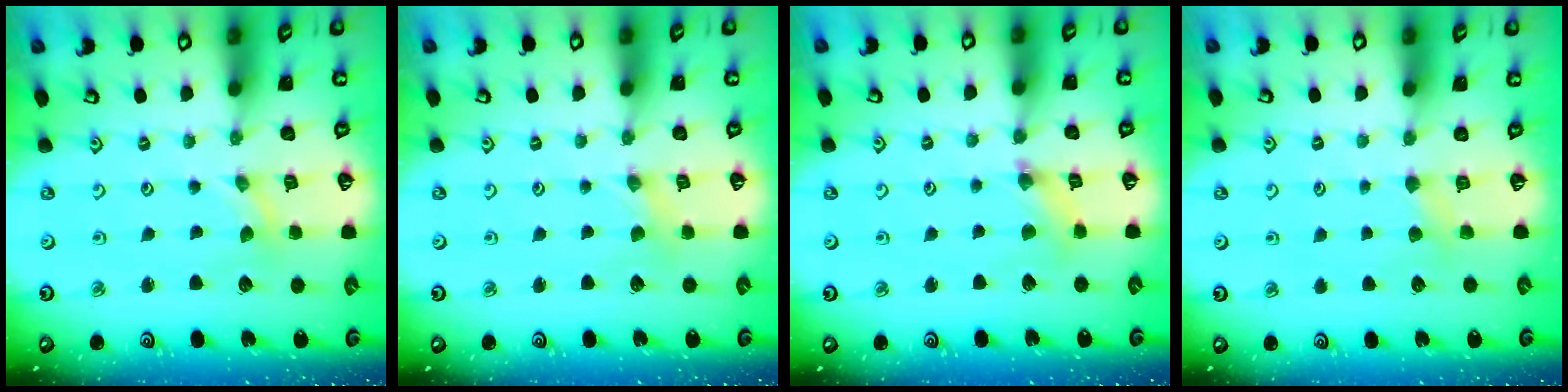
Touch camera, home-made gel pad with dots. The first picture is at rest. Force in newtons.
{"total": 1.2, "press": 1.1, "slide": 0.2}
{"total": 2.7, "press": 2.7, "slide": 0.4}
{"total": 3.3, "press": 3.3, "slide": 0.5}